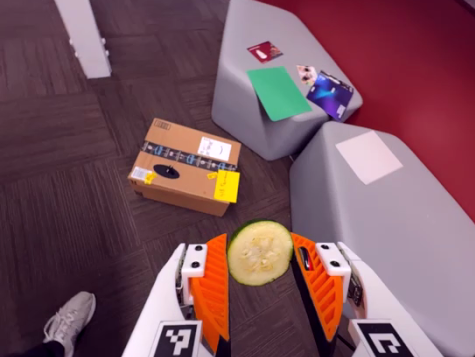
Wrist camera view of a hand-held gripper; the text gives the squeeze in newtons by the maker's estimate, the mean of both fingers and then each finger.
{"total": 6.9, "left": 7.2, "right": 6.6}